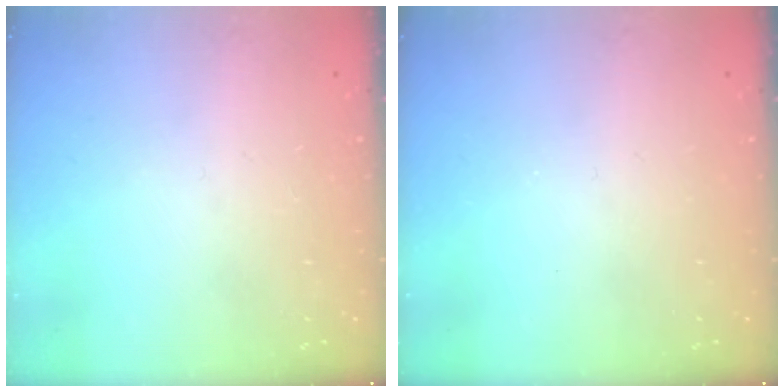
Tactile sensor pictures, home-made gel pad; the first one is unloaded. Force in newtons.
{"total": 0.0}